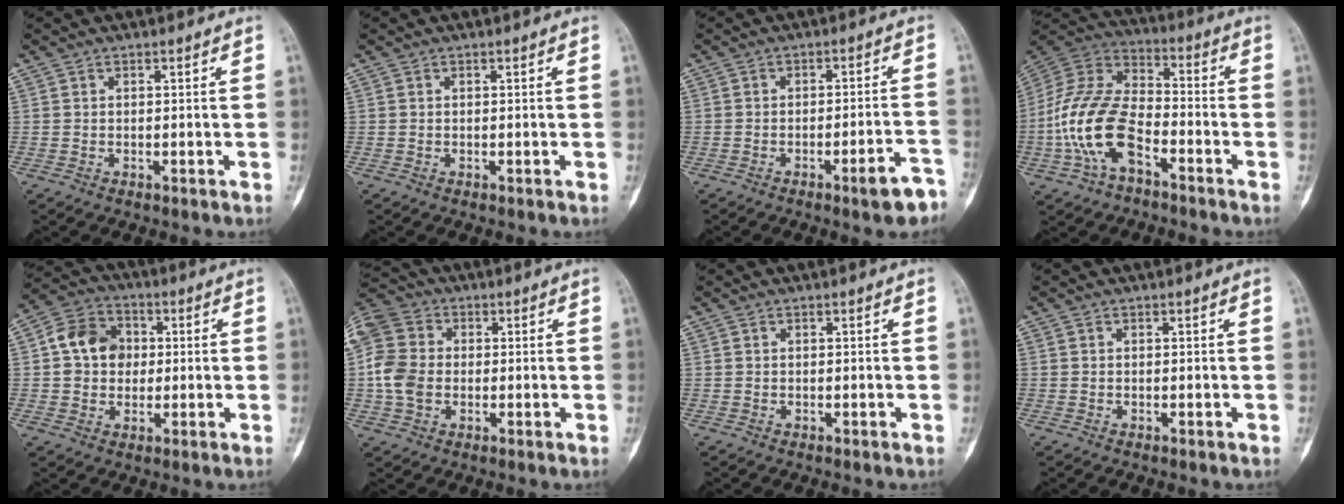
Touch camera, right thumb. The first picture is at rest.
{"total": 0.0}
{"total": 6.4, "force": [-4.1, 1.1, 4.8], "torque": [-0.054, 0.030, -0.051]}
{"total": 16.7, "force": [-6.0, 9.1, 12.6], "torque": [-0.252, 0.049, -0.120]}
{"total": 10.0, "force": [1.0, 8.3, 5.5], "torque": [-0.069, 0.018, 0.007]}
{"total": 10.0, "force": [-0.5, 8.0, 6.0], "torque": [-0.124, 0.017, -0.018]}
{"total": 0.0}
{"total": 0.0}